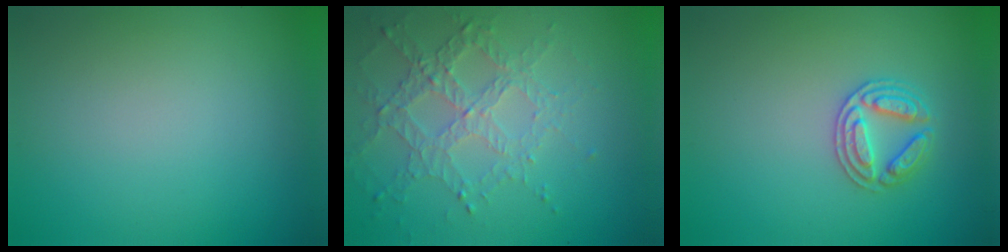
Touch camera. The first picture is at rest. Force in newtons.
{"total": 4.6, "press": 3.2, "slide": 3.4}
{"total": 2.7, "press": 2.7, "slide": 0.4}